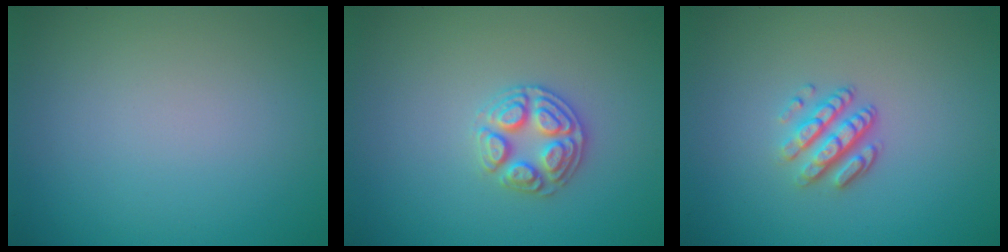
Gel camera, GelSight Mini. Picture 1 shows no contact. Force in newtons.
{"total": 2.9, "press": 2.9, "slide": 0.1}
{"total": 3.3, "press": 2.4, "slide": 2.3}